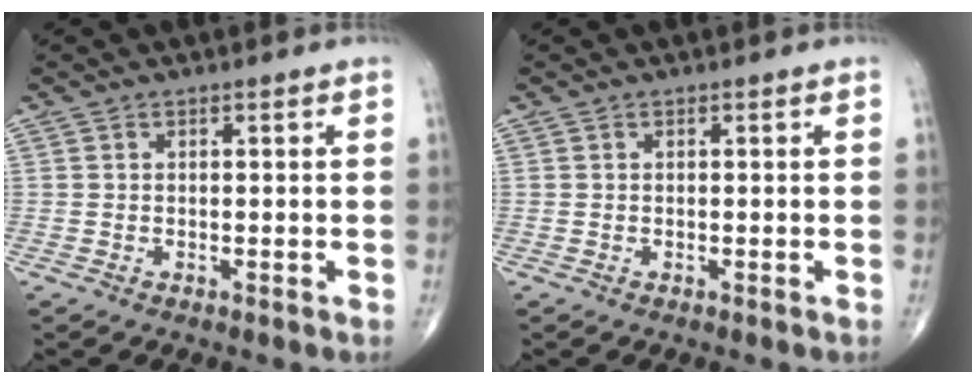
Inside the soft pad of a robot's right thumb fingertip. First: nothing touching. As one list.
[{"total": 0.0}]